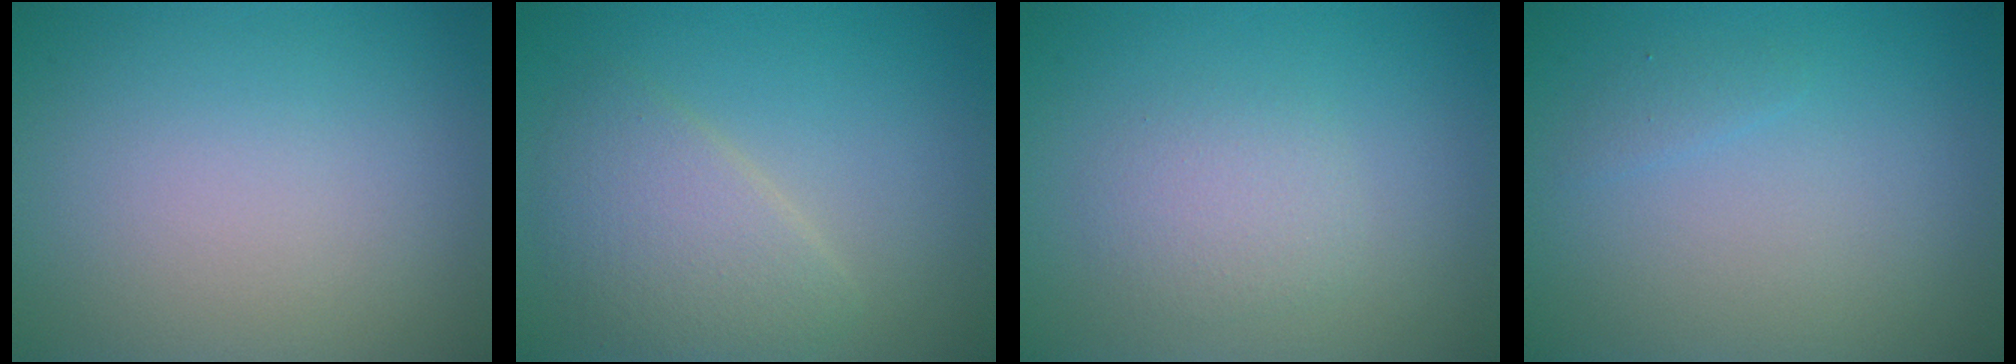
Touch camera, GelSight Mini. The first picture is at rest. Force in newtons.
{"total": 3.8, "press": 3.8, "slide": 0.2}
{"total": 2.0, "press": 2.0, "slide": 0.0}
{"total": 0.7, "press": 0.7, "slide": 0.1}